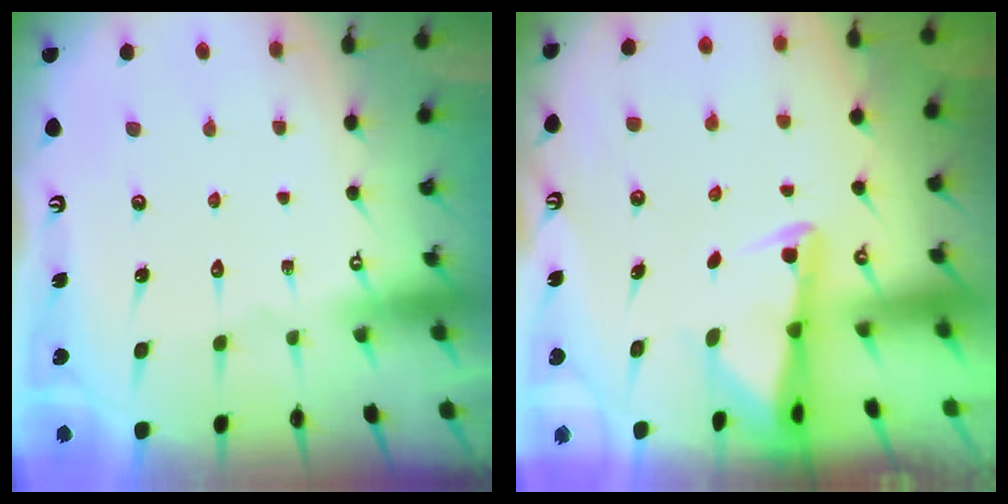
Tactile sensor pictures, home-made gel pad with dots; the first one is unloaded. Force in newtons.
{"total": 2.4, "press": 2.3, "slide": 0.5}